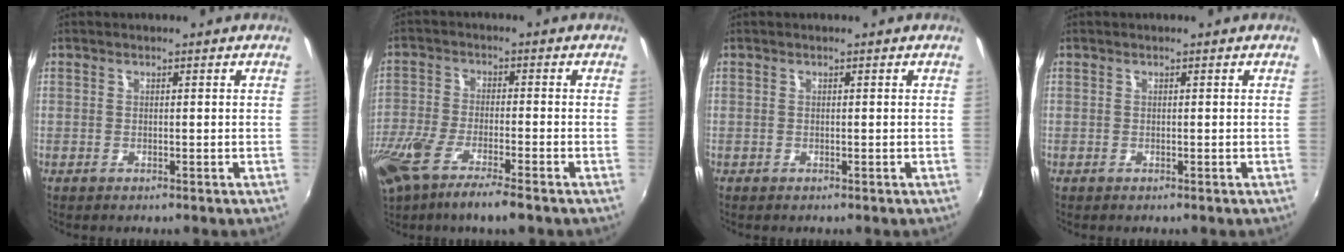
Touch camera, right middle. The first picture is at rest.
{"total": 12.1, "force": [-8.3, 2.3, 8.5], "torque": [-0.192, -0.045, -0.158]}
{"total": 0.0}
{"total": 0.0}